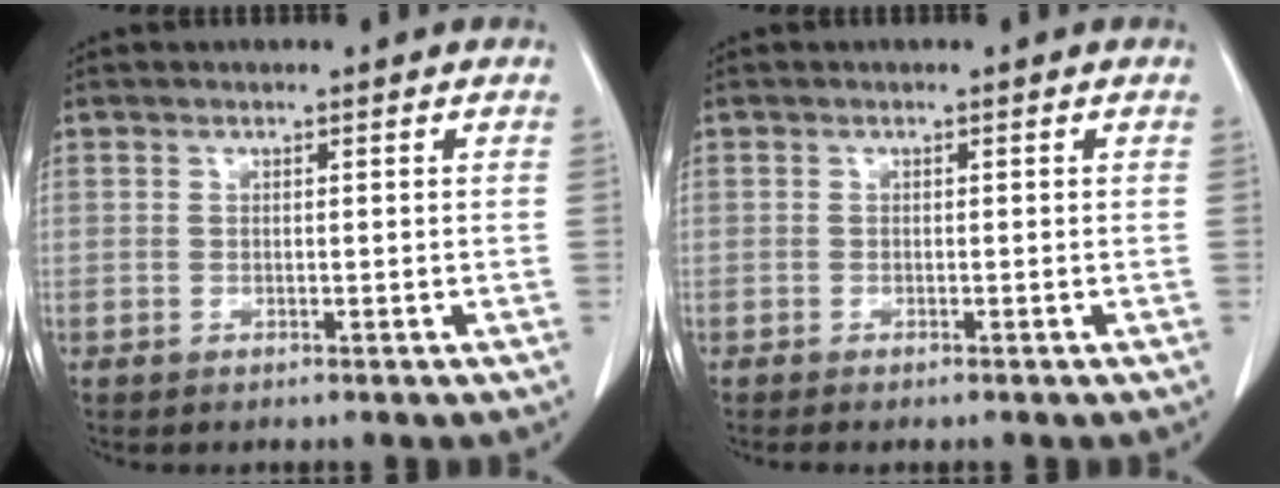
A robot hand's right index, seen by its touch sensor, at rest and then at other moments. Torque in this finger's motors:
{"motor_torque": [-0.02, 0.02, -0.03, 0.02]}